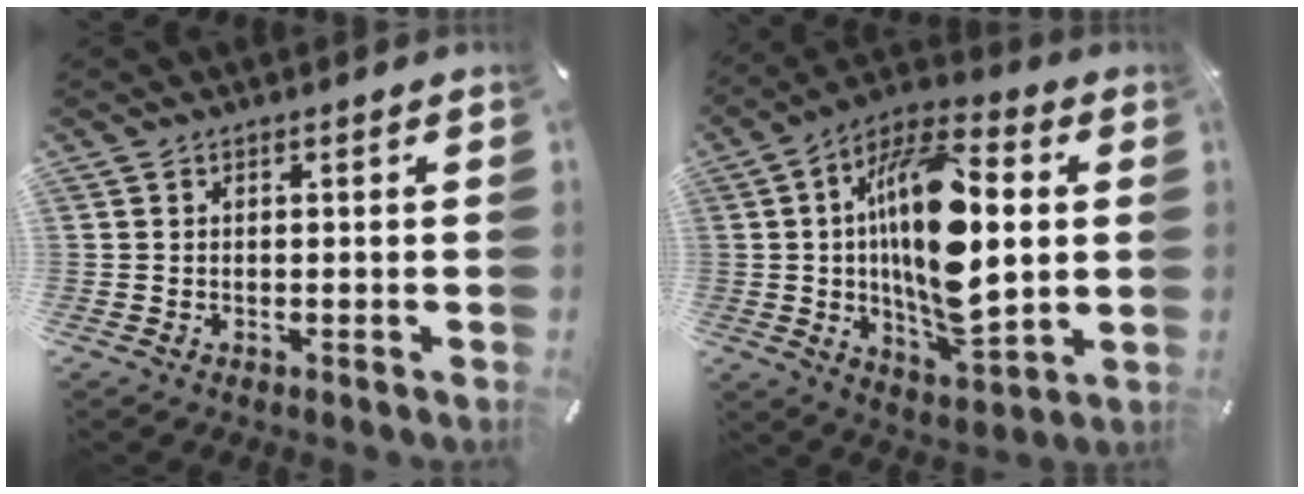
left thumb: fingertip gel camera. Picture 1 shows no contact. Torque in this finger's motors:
{"motor_torque": [1.09, 1.50, 2.79, 0.01, 0.42]}